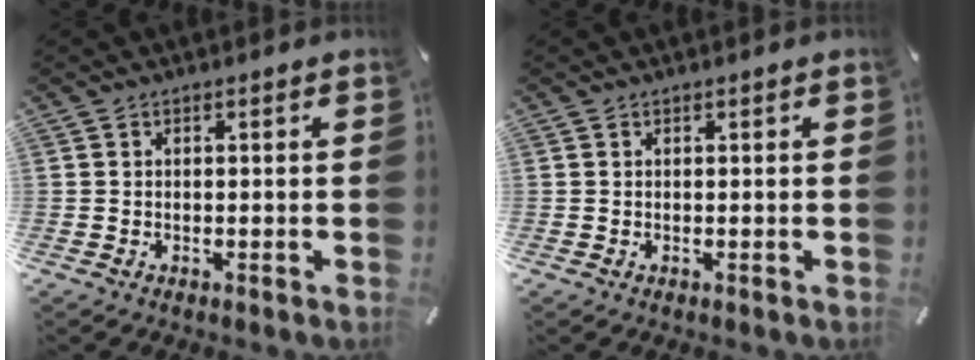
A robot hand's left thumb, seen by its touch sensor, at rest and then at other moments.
{"total": 0.0}